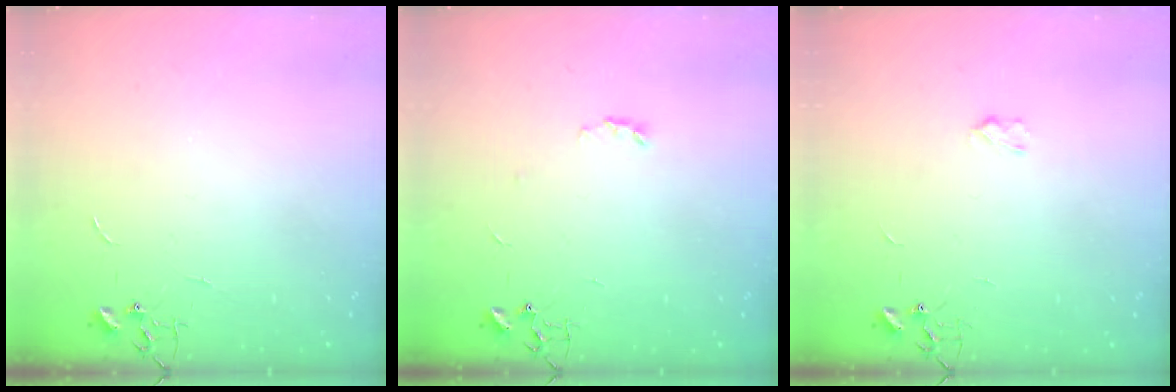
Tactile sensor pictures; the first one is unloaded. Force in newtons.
{"total": 2.9, "press": 2.8, "slide": 0.5}
{"total": 2.6, "press": 2.6, "slide": 0.5}